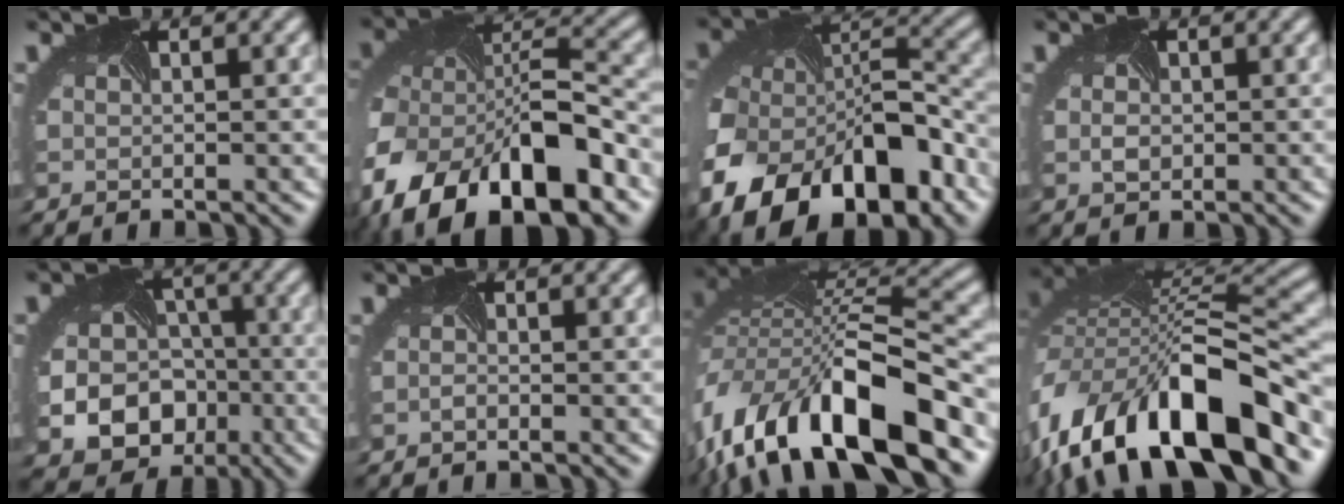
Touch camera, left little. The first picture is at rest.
{"total": 15.4, "force": [-9.5, 7.6, 9.5], "torque": [-0.195, -0.015, -0.161]}
{"total": 14.8, "force": [-7.9, 8.5, 9.1], "torque": [-0.168, -0.020, -0.129]}
{"total": 1.1, "force": [-0.2, 0.9, 0.6], "torque": [-0.018, -0.002, 0.000]}
{"total": 13.1, "force": [-4.6, 11.2, 5.0], "torque": [-0.086, -0.047, -0.077]}
{"total": 0.7, "force": [-0.7, -0.1, 0.1], "torque": [-0.008, -0.005, -0.011]}
{"total": 15.3, "force": [-7.2, 6.2, 12.0], "torque": [-0.213, 0.016, -0.125]}
{"total": 15.7, "force": [-7.3, 6.4, 12.3], "torque": [-0.207, 0.020, -0.127]}